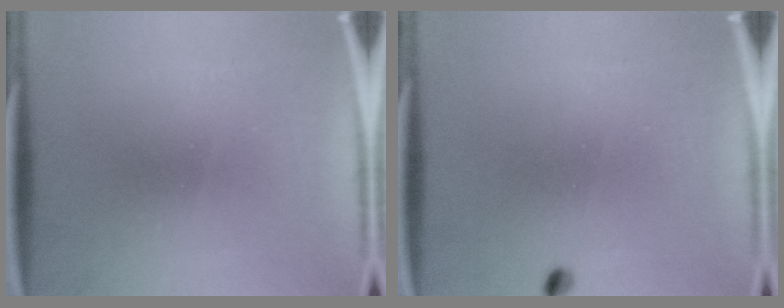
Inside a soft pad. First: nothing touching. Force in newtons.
{"total": 1.0}